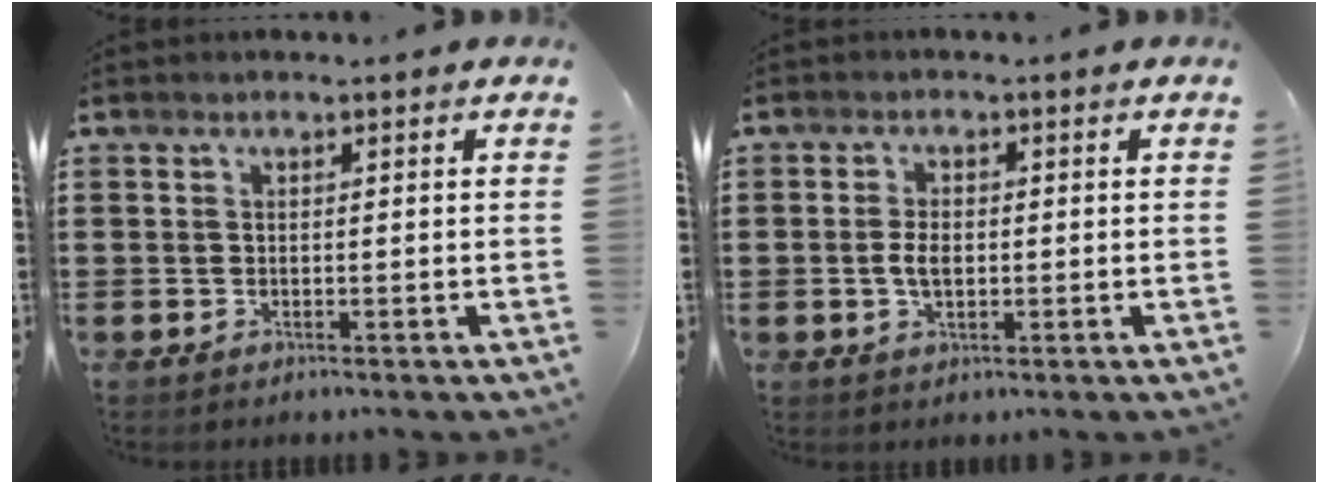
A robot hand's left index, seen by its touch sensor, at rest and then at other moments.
{"total": 3.2, "force": [-0.3, 1.7, 2.8], "torque": [-0.061, 0.002, -0.009]}